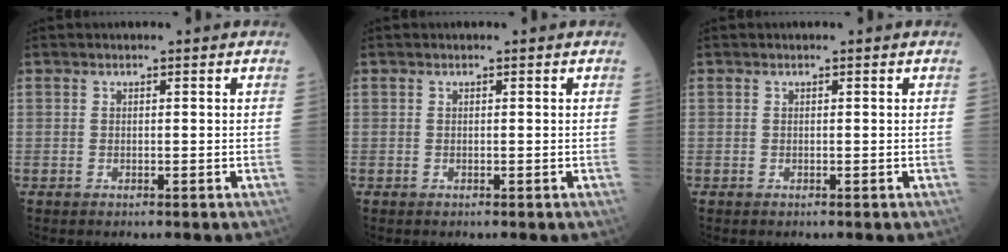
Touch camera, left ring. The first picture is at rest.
{"total": 0.0}
{"total": 0.0}